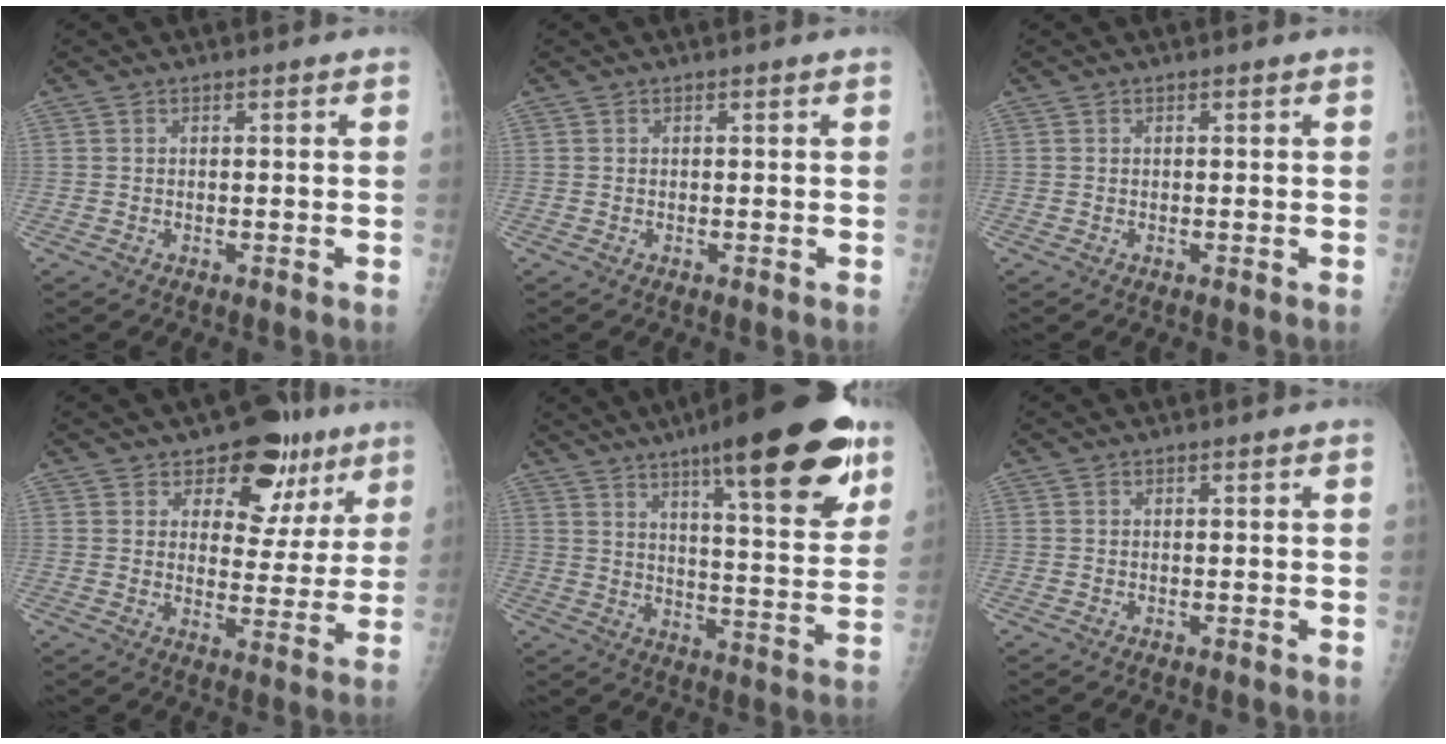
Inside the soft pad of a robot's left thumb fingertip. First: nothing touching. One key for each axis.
{"total": 0.0}
{"total": 0.0}
{"total": 12.5, "fx": 7.5, "fy": 7.8, "fz": 6.4, "tx": -0.024, "ty": -0.029, "tz": 0.103}
{"total": 23.7, "fx": 14.0, "fy": 5.2, "fz": 18.4, "tx": -0.240, "ty": -0.051, "tz": 0.204}
{"total": 0.0}